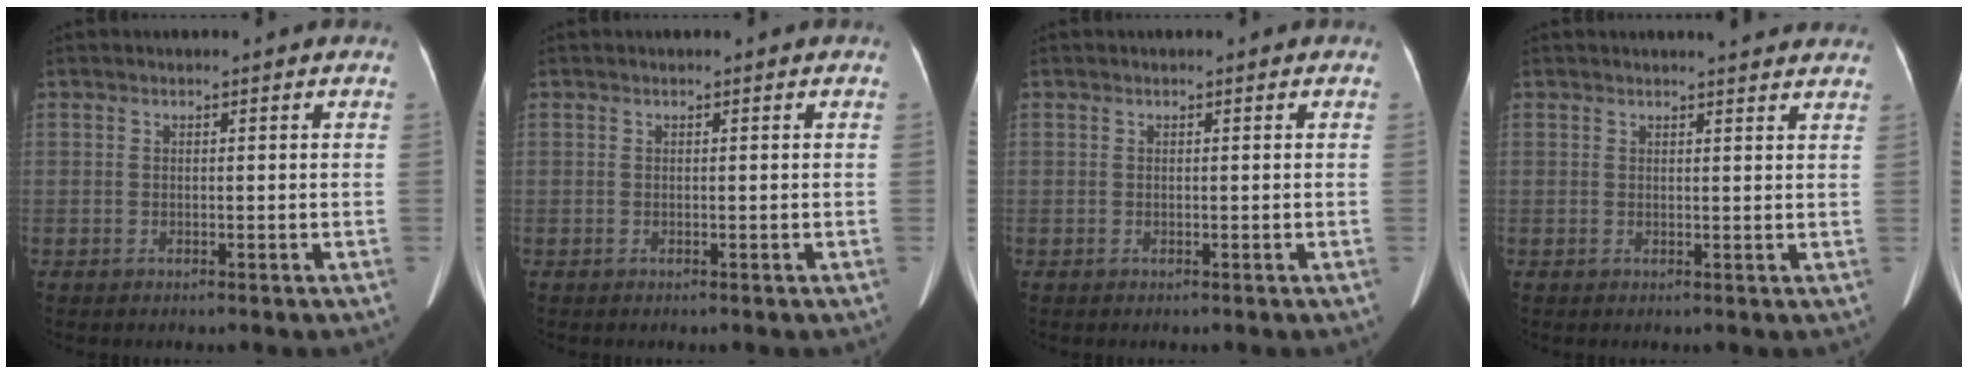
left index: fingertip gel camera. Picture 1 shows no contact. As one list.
[{"total": 0.0}, {"total": 0.0}, {"total": 5.9, "force": [5.5, 0.5, 2.0], "torque": [-0.025, 0.001, 0.048]}]